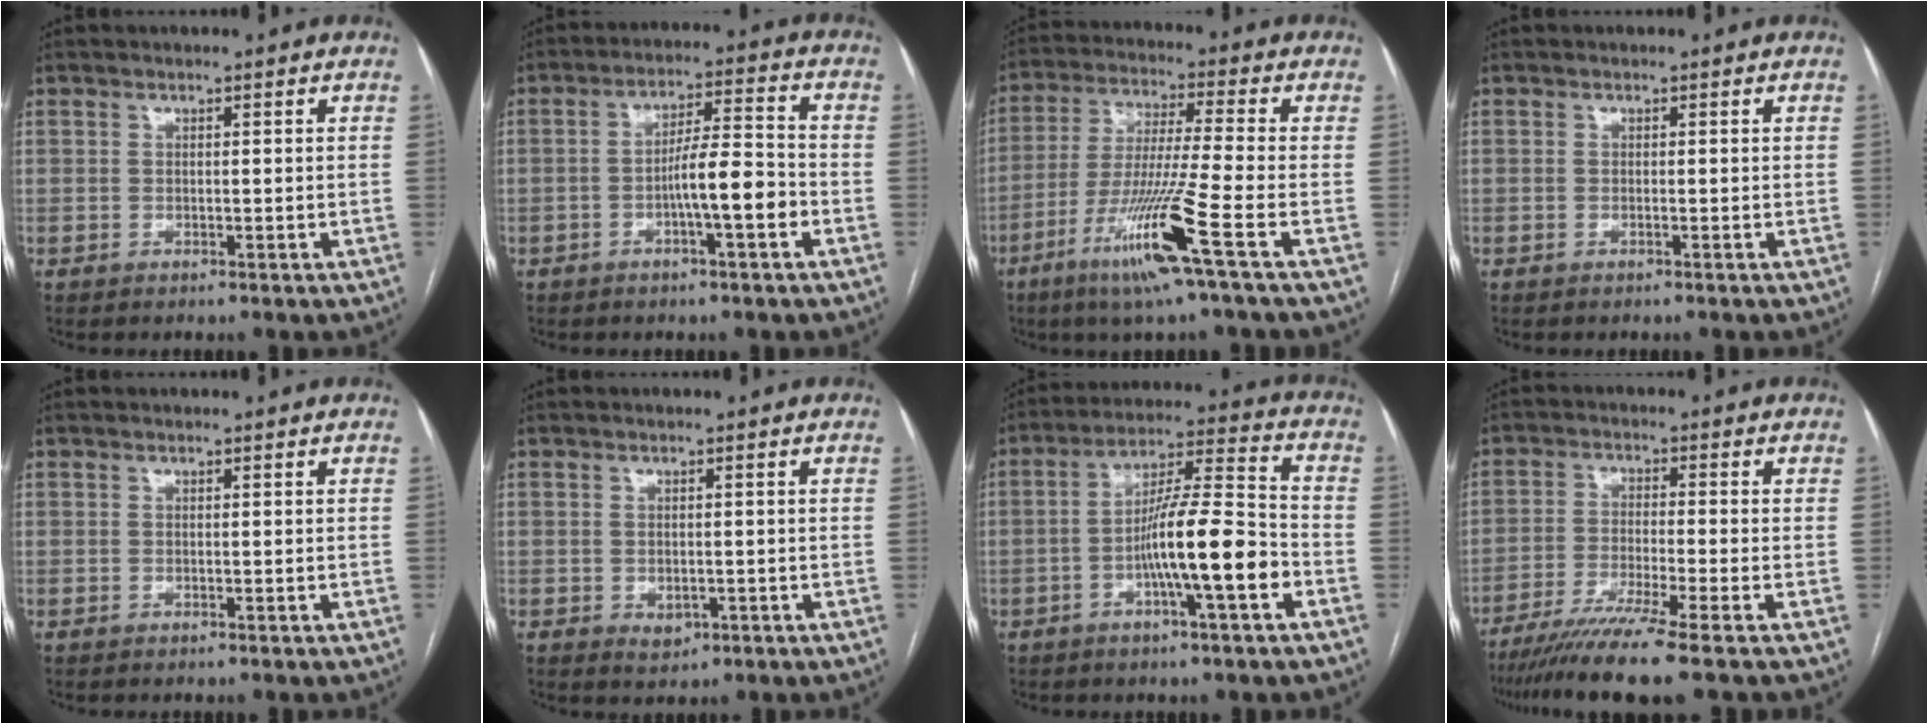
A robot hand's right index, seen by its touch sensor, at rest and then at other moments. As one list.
[{"total": 8.0, "force": [-2.7, 0.9, 7.5], "torque": [-0.127, 0.013, -0.045]}, {"total": 13.2, "force": [-6.3, -1.7, 11.5], "torque": [-0.228, -0.029, -0.121]}, {"total": 0.0}, {"total": 0.0}, {"total": 2.1, "force": [-0.6, 1.6, 1.3], "torque": [-0.015, 0.000, 0.000]}, {"total": 13.1, "force": [-4.3, 0.8, 12.4], "torque": [-0.211, 0.008, -0.074]}, {"total": 10.2, "force": [-7.7, -1.9, 6.4], "torque": [-0.098, -0.030, -0.128]}]